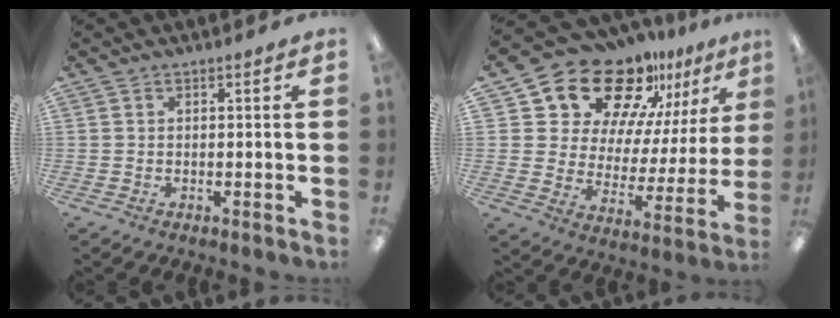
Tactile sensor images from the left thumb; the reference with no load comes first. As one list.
[{"total": 19.4, "force": [15.6, 9.1, 7.0], "torque": [-0.129, -0.119, 0.275]}]